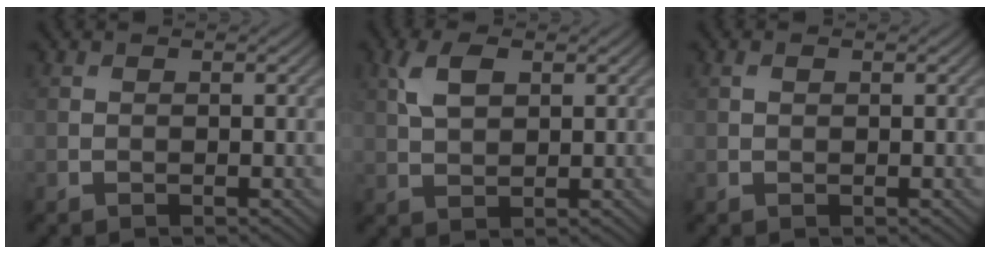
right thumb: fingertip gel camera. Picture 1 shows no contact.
{"total": 4.4, "force": [1.8, 2.4, 3.3], "torque": [-0.079, 0.006, 0.034]}
{"total": 0.7, "force": [0.3, 0.4, 0.5], "torque": [-0.010, 0.001, 0.004]}